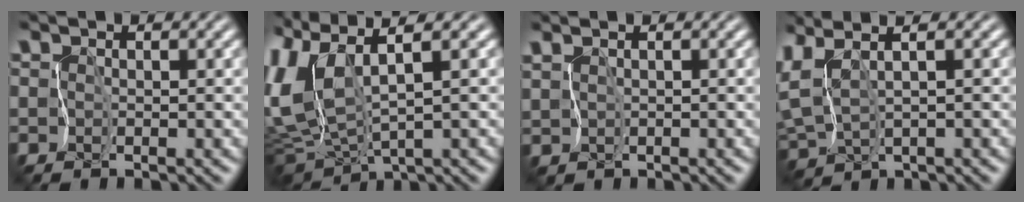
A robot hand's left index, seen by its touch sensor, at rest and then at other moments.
{"total": 6.7, "force": [1.7, 2.7, 5.9], "torque": [-0.153, 0.003, 0.040]}
{"total": 0.7, "force": [0.7, 0.1, -0.2], "torque": [0.001, 0.001, 0.015]}
{"total": 3.6, "force": [1.6, 0.9, 3.1], "torque": [-0.081, 0.007, 0.035]}